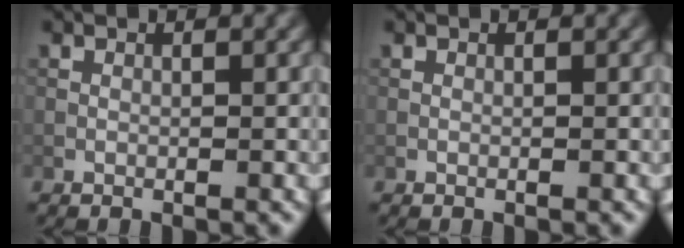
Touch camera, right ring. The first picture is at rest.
{"total": 0.0}